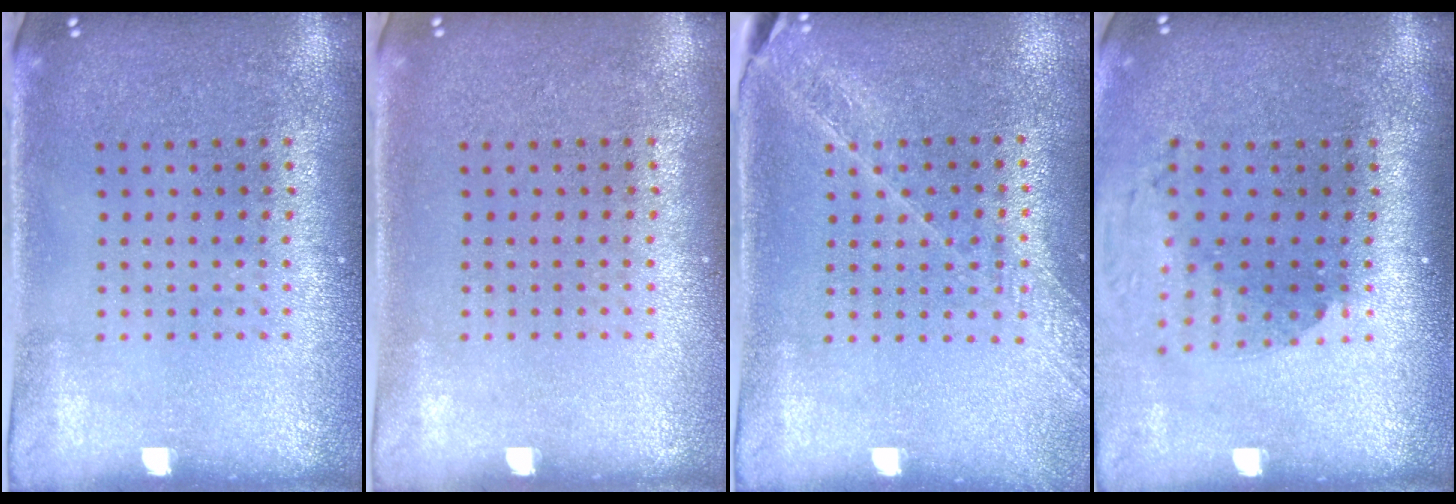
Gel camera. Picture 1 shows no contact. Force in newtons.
{"total": 0.0}
{"total": 1.6, "press": 1.6, "slide": 0.2}
{"total": 1.8, "press": 1.4, "slide": 1.2}